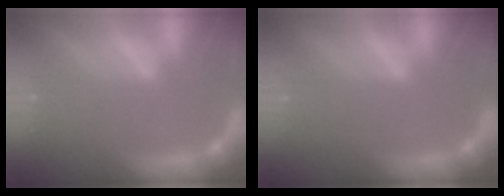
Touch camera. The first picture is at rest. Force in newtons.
{"total": 0.0}